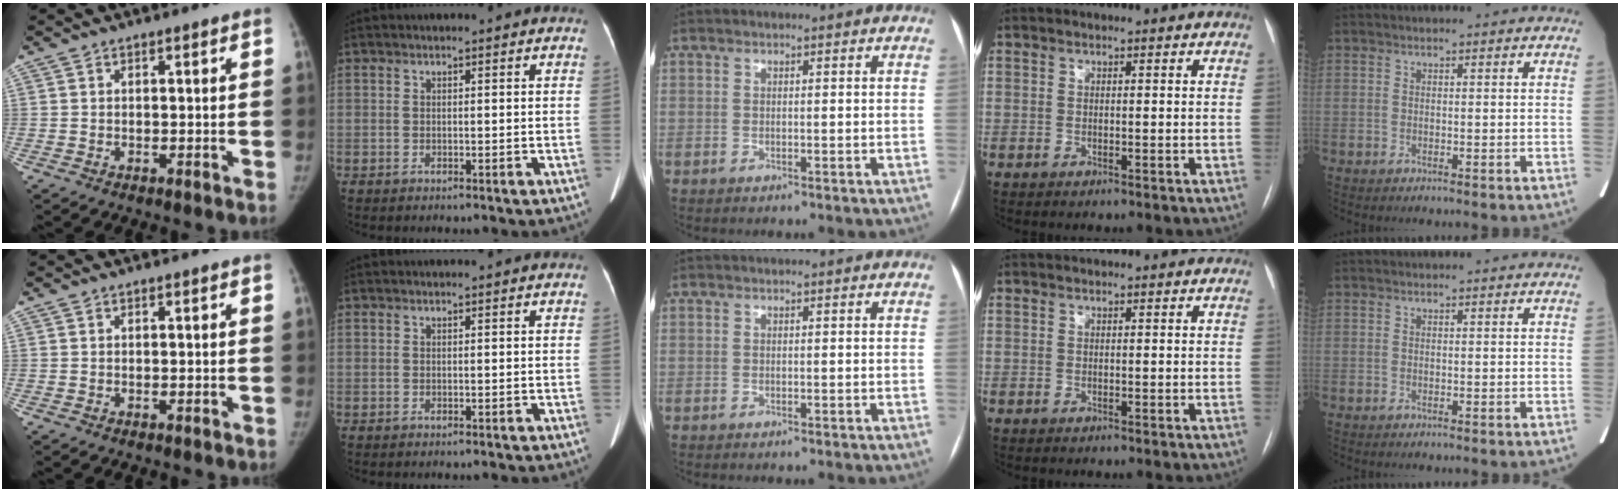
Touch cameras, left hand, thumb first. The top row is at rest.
{}